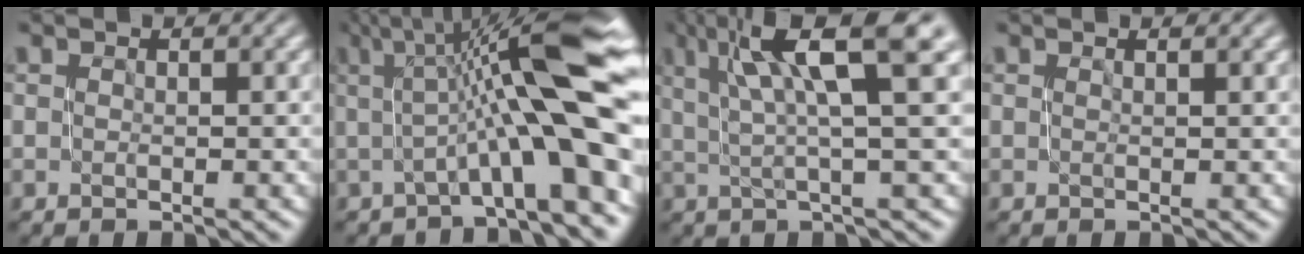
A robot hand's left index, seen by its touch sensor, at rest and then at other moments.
{"total": 12.0, "force": [1.1, 2.3, 11.8], "torque": [-0.167, 0.029, 0.023]}
{"total": 9.2, "force": [3.7, 1.8, 8.2], "torque": [-0.117, 0.021, 0.062]}
{"total": 0.6, "force": [0.3, 0.1, 0.4], "torque": [-0.004, 0.003, 0.003]}